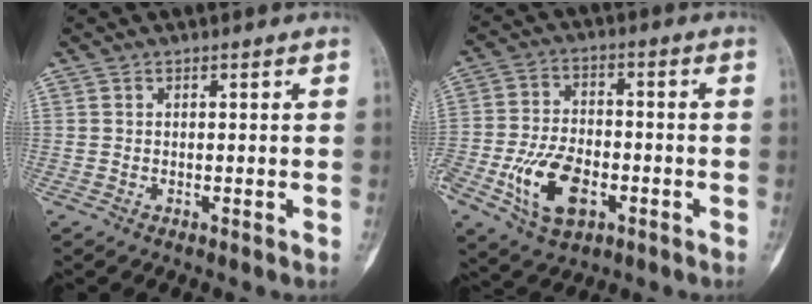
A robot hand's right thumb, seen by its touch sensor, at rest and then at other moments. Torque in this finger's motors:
{"motor_torque": [1.87, 1.73, 1.02, -1.06, 0.18]}